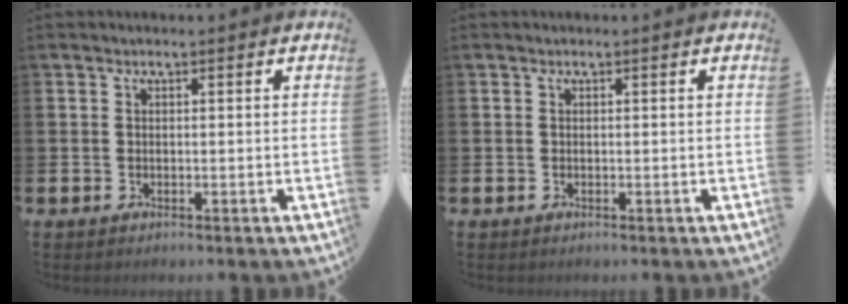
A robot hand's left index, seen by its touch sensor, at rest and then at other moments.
{"total": 0.0}